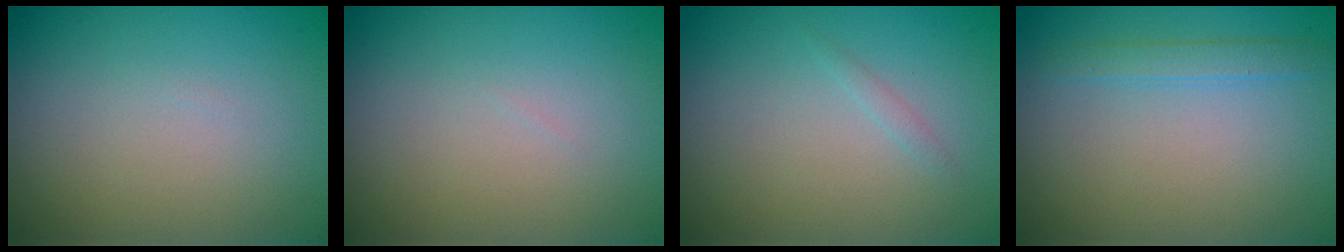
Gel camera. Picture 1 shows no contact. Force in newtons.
{"total": 0.0}
{"total": 0.5, "press": 0.5, "slide": 0.0}
{"total": 1.5, "press": 1.5, "slide": 0.2}